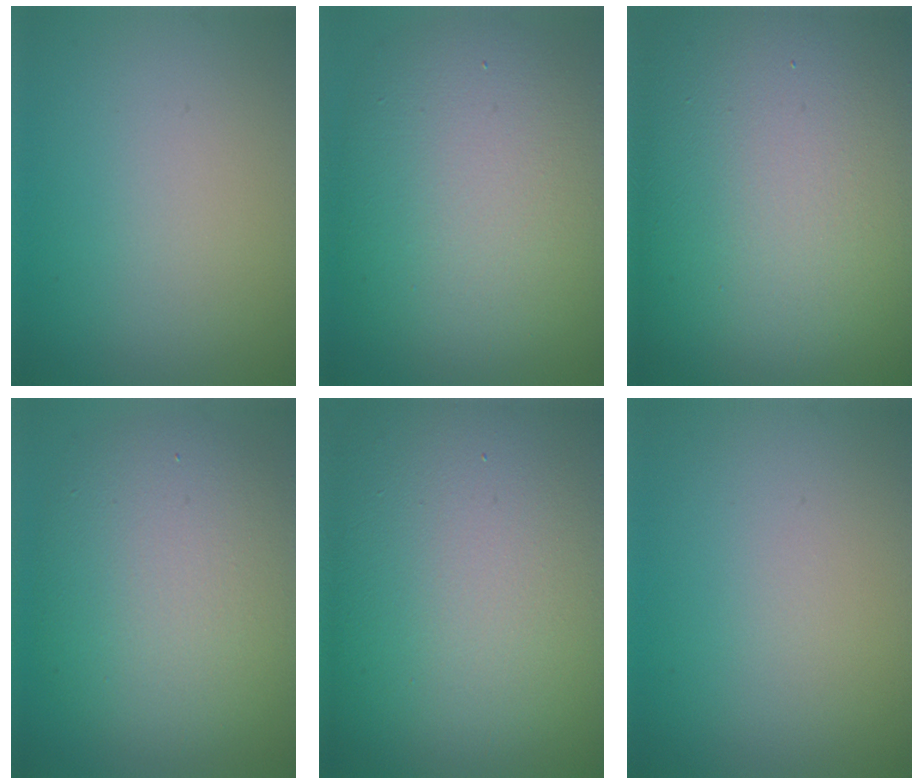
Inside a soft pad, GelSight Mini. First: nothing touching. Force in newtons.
{"total": 12.3, "press": 12.3, "slide": 0.9}
{"total": 23.9, "press": 23.9, "slide": 1.2}
{"total": 9.3, "press": 9.3, "slide": 0.6}
{"total": 22.6, "press": 22.6, "slide": 1.6}
{"total": 0.0}